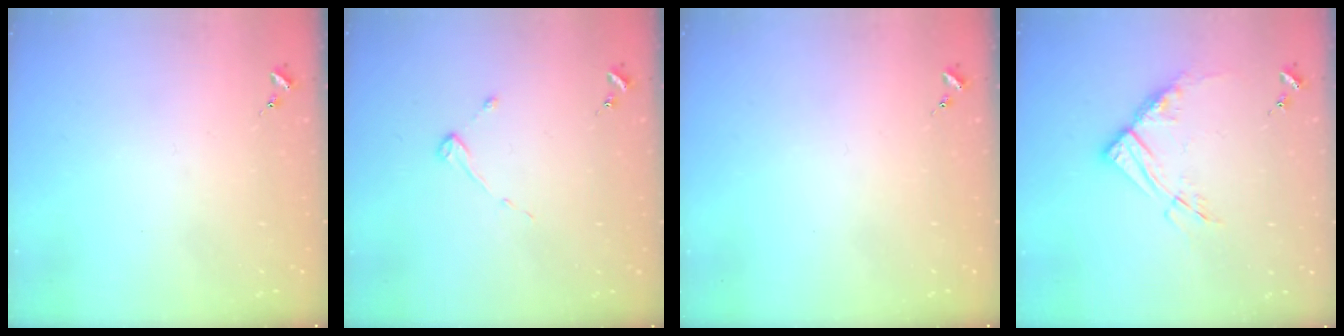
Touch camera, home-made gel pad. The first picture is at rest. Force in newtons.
{"total": 2.9, "press": 2.8, "slide": 0.3}
{"total": 0.0}
{"total": 11.2, "press": 11.1, "slide": 1.1}